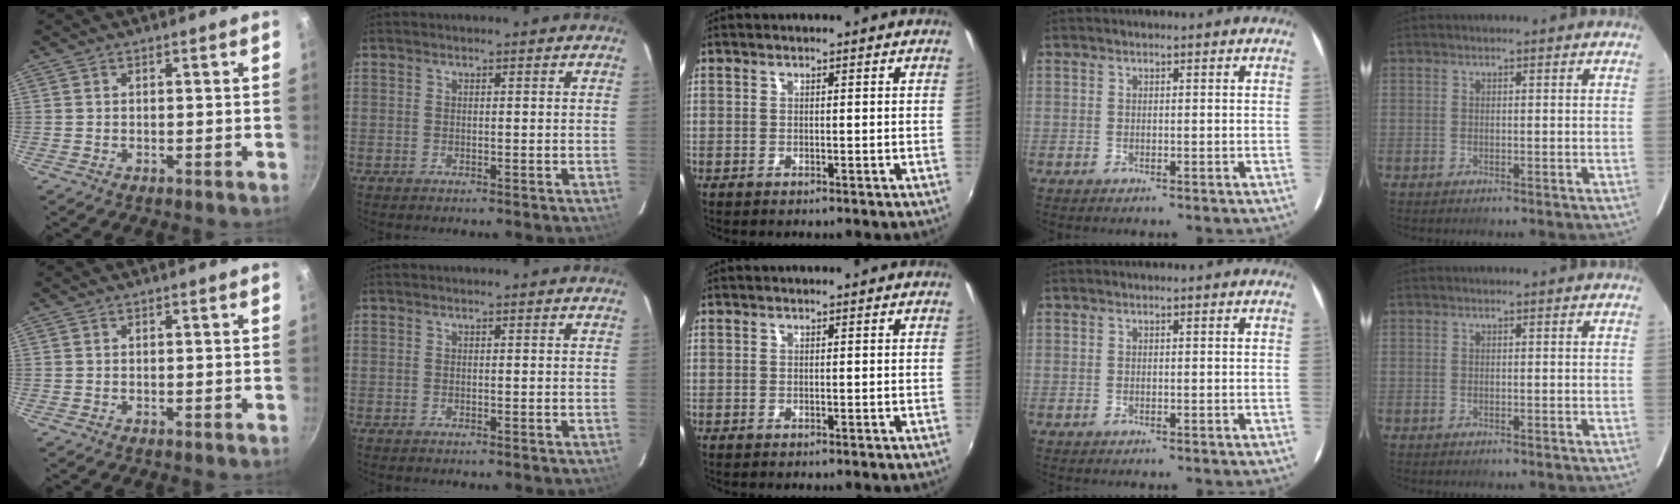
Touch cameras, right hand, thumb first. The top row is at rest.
{}